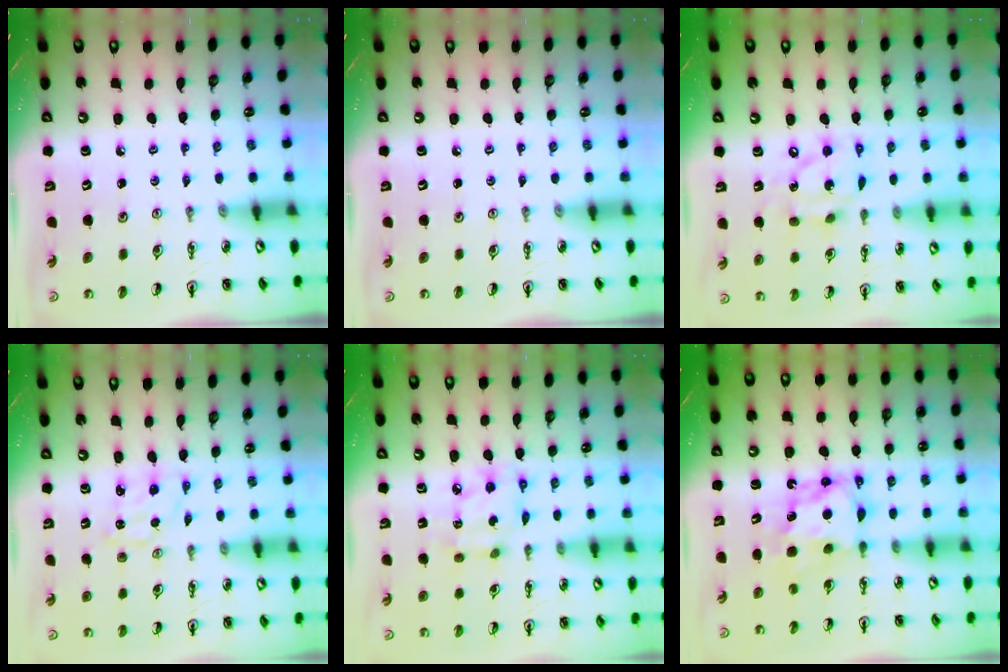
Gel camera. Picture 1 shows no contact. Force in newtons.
{"total": 0.0}
{"total": 12.1, "press": 12.0, "slide": 0.8}
{"total": 1.2, "press": 1.2, "slide": 0.3}
{"total": 7.8, "press": 7.8, "slide": 0.5}
{"total": 6.4, "press": 6.4, "slide": 0.2}